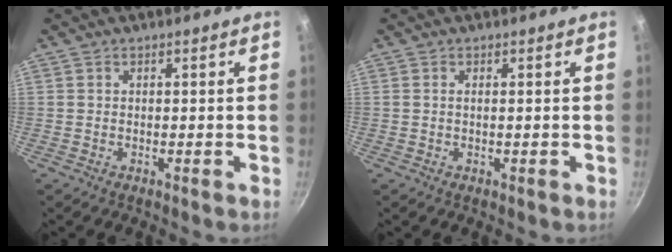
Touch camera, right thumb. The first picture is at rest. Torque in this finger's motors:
{"motor_torque": [0.00, -0.10, 0.38, 0.04, -0.06]}